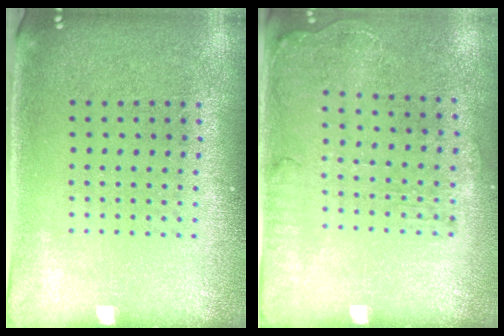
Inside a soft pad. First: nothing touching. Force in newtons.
{"total": 1.3, "press": 1.2, "slide": 0.6}